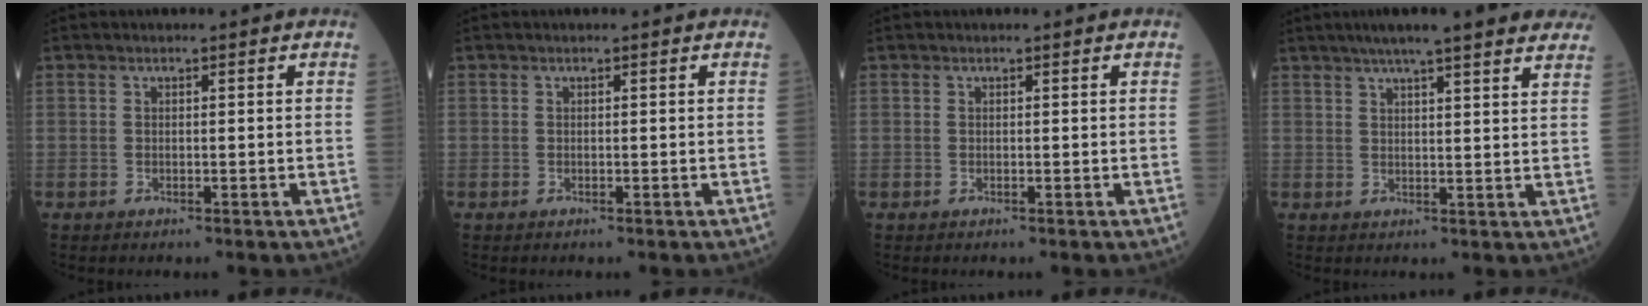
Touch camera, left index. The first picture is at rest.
{"total": 0.0}
{"total": 0.0}
{"total": 16.0, "force": [13.2, 1.4, 8.9], "torque": [-0.128, 0.035, 0.162]}